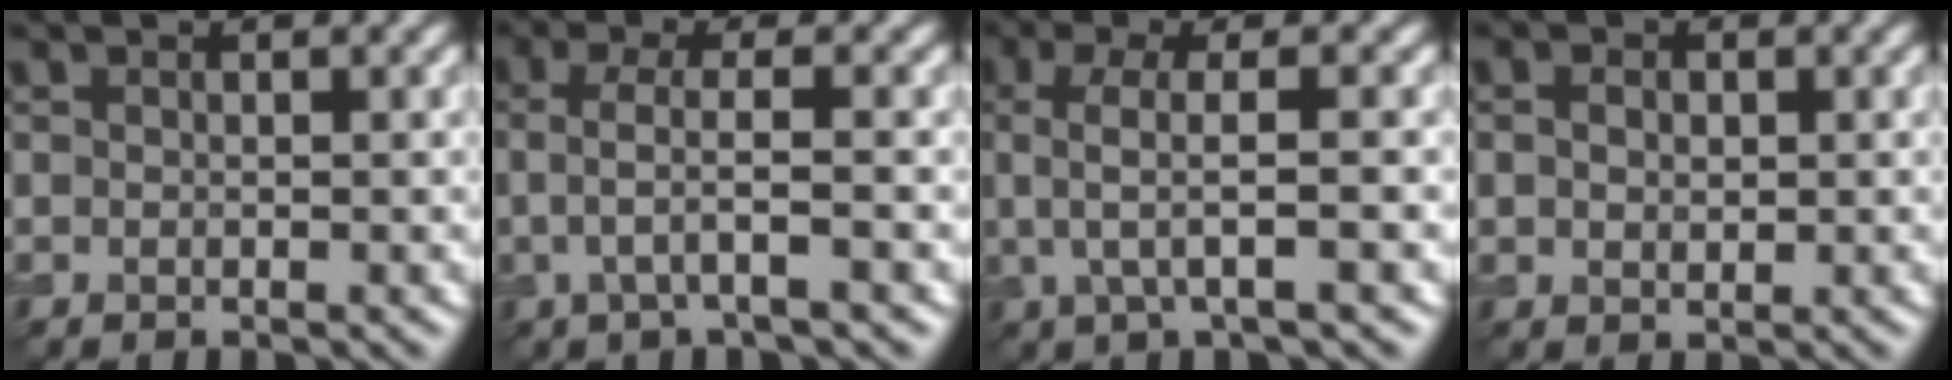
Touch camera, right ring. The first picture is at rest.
{"total": 3.0, "force": [-0.2, 0.7, 2.9], "torque": [-0.058, -0.001, -0.005]}
{"total": 4.3, "force": [0.1, 1.1, 4.1], "torque": [-0.075, 0.007, 0.000]}
{"total": 2.2, "force": [0.4, 1.7, 1.3], "torque": [-0.027, 0.004, 0.006]}